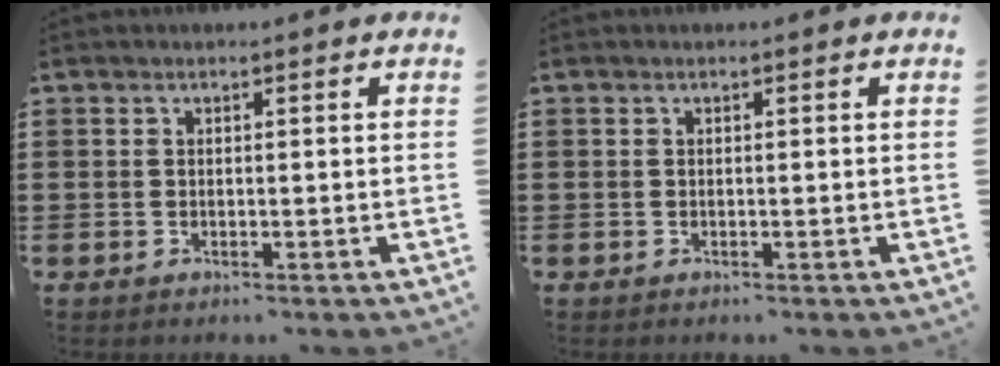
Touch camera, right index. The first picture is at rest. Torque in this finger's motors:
{"motor_torque": [0.55, 0.55, 0.00, 0.00]}